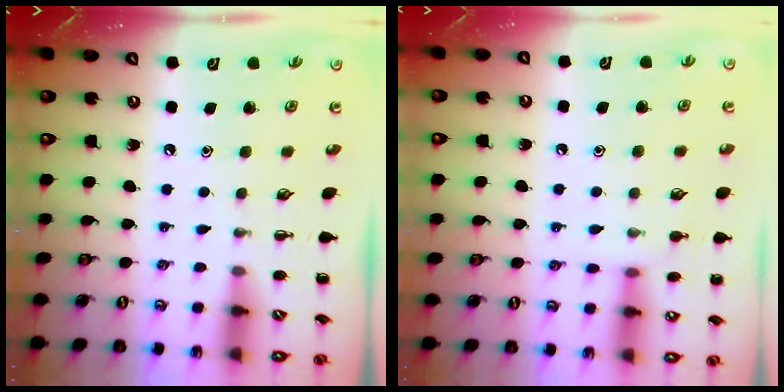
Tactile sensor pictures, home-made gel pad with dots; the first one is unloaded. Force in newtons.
{"total": 6.2, "press": 5.9, "slide": 1.7}